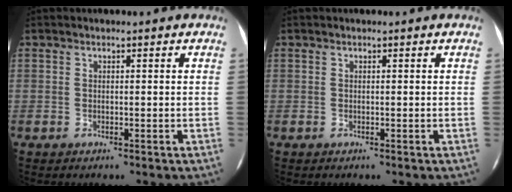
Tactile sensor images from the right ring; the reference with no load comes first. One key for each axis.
{"total": 0.0}